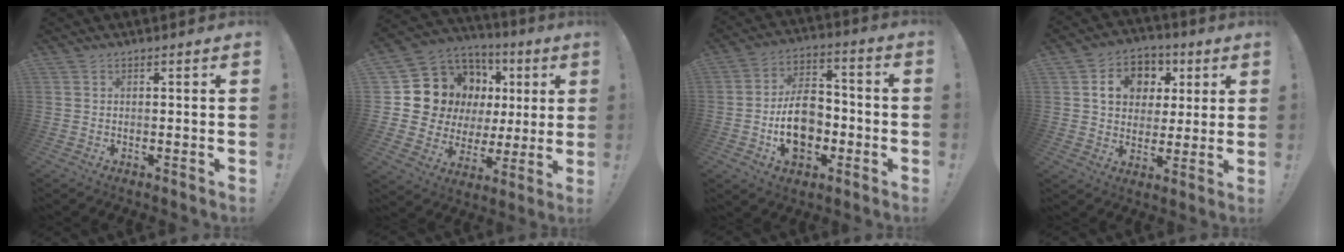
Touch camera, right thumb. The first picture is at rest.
{"total": 12.9, "force": [4.5, 10.8, 5.4], "torque": [-0.084, -0.041, 0.108]}
{"total": 14.6, "force": [-3.5, 10.2, 9.8], "torque": [-0.157, 0.021, -0.056]}
{"total": 12.2, "force": [4.2, 10.0, 5.6], "torque": [-0.087, -0.007, 0.084]}